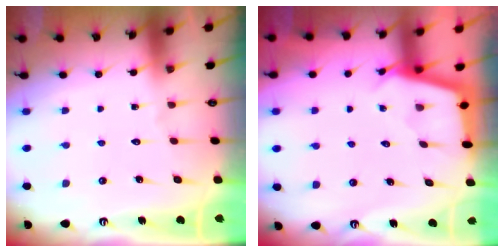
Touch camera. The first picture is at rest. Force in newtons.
{"total": 2.9, "press": 2.9, "slide": 0.3}